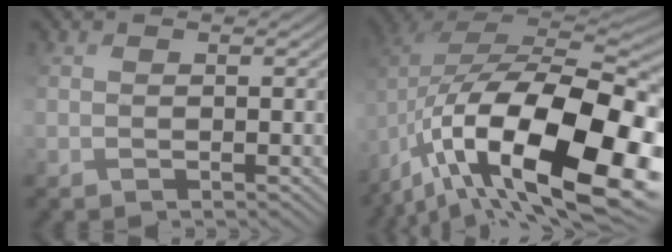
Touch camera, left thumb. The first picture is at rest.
{"total": 19.4, "force": [-9.4, 9.2, 14.3], "torque": [-0.271, -0.023, -0.133]}